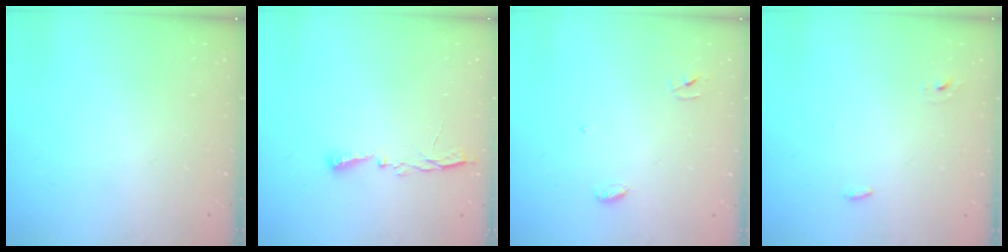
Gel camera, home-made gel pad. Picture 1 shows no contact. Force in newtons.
{"total": 5.2, "press": 5.1, "slide": 0.8}
{"total": 3.3, "press": 3.3, "slide": 0.3}
{"total": 3.1, "press": 2.8, "slide": 1.2}